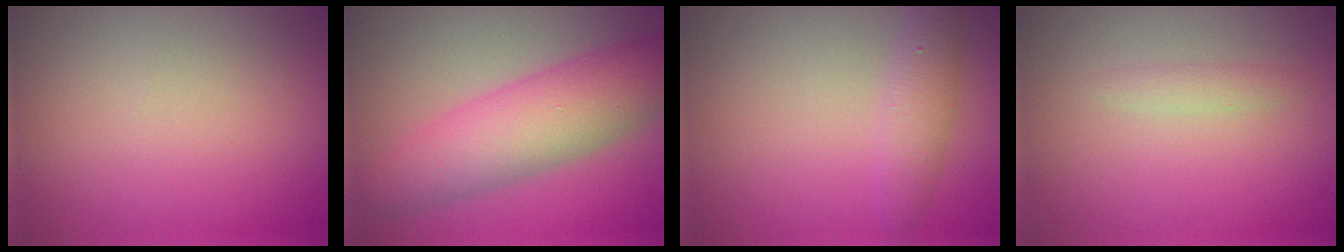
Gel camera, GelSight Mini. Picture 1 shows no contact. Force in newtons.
{"total": 6.9, "press": 6.9, "slide": 0.1}
{"total": 2.4, "press": 2.4, "slide": 0.1}
{"total": 0.9, "press": 0.9, "slide": 0.0}